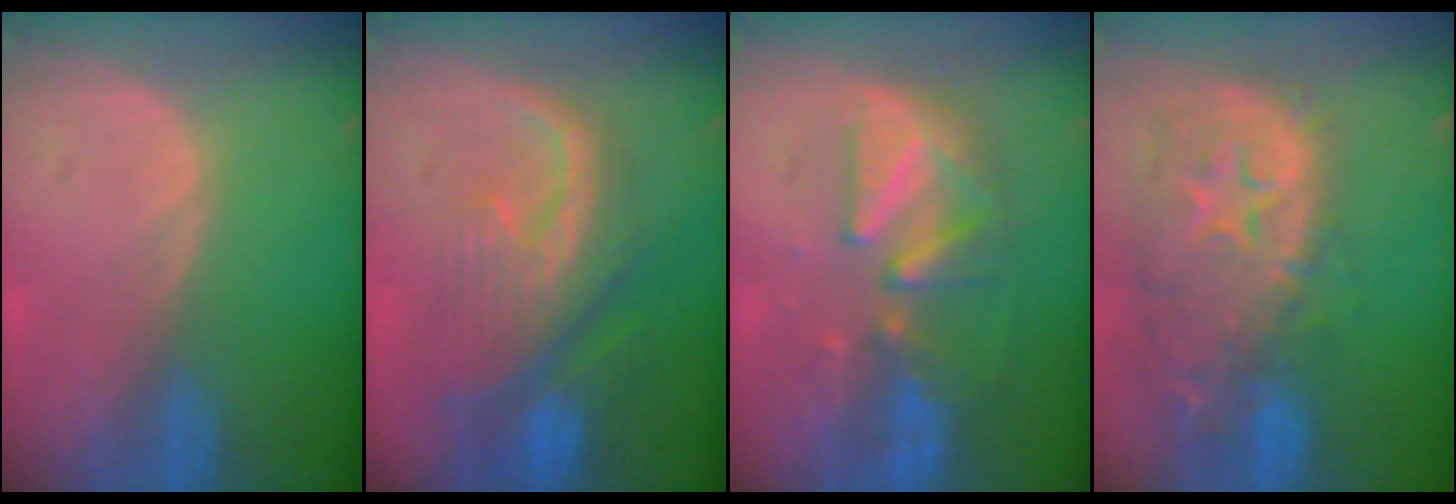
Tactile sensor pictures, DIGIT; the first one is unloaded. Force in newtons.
{"total": 10.1, "press": 9.0, "slide": 4.4}
{"total": 8.3, "press": 8.1, "slide": 1.9}
{"total": 14.0, "press": 11.3, "slide": 8.3}